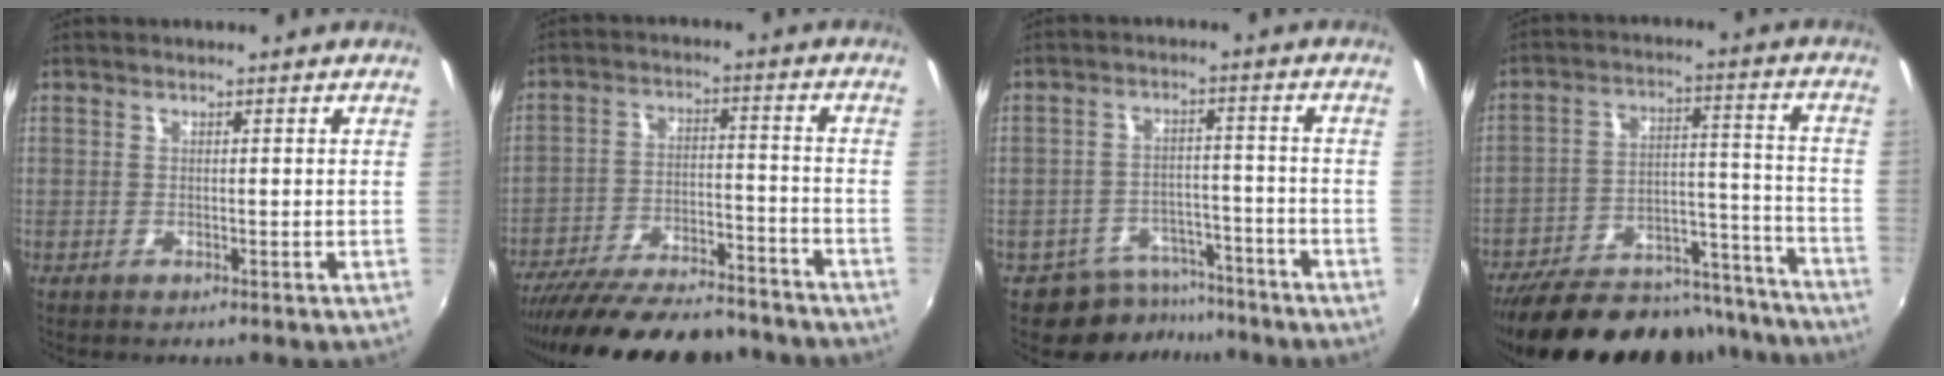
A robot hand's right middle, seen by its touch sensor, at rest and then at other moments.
{"total": 23.4, "force": [-20.2, 6.0, 10.1], "torque": [-0.194, -0.026, -0.290]}
{"total": 8.0, "force": [-6.8, 4.1, 0.9], "torque": [-0.024, 0.015, -0.091]}
{"total": 30.2, "force": [-25.7, 10.6, 11.8], "torque": [-0.218, 0.023, -0.338]}